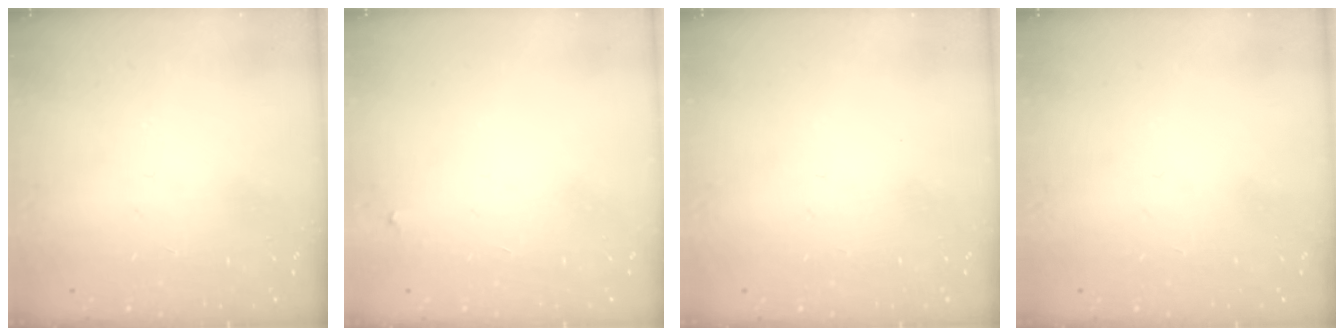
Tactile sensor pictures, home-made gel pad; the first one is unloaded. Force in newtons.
{"total": 2.1, "press": 2.1, "slide": 0.1}
{"total": 0.0}
{"total": 0.0}